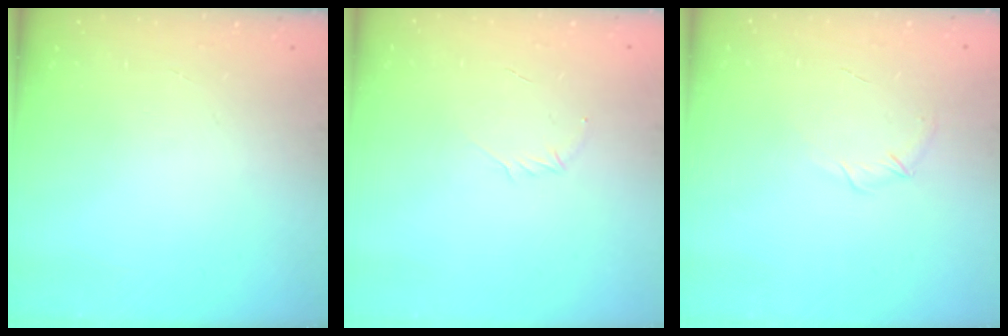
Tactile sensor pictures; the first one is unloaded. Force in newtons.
{"total": 2.8, "press": 2.7, "slide": 0.7}
{"total": 5.6, "press": 5.4, "slide": 1.6}